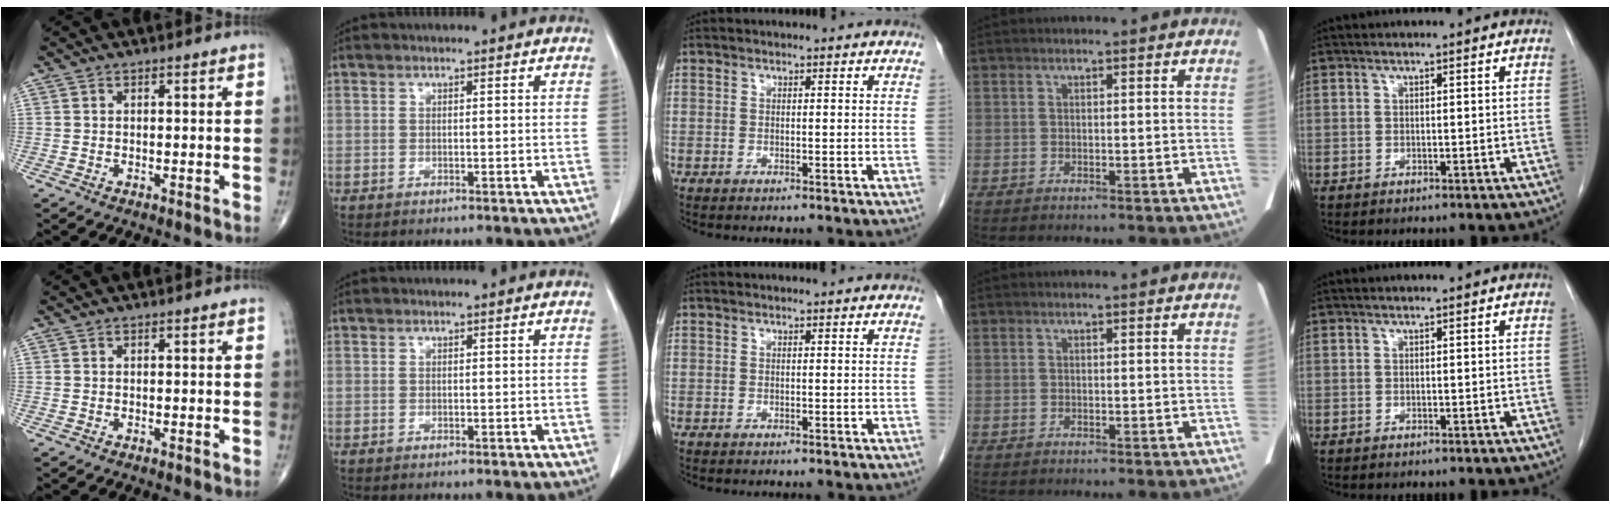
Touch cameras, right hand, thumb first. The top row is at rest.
{}